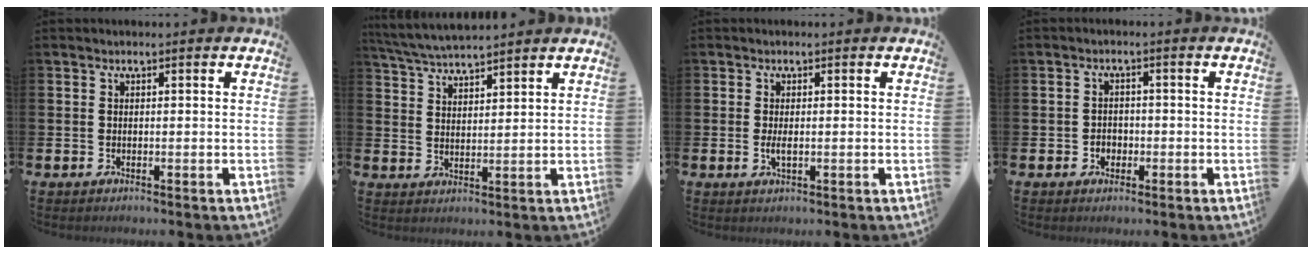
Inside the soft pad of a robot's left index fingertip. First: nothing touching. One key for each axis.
{"total": 4.9, "fx": 4.8, "fy": 0.2, "fz": 0.9, "tx": -0.037, "ty": -0.024, "tz": 0.087}
{"total": 1.7, "fx": -0.1, "fy": 0.6, "fz": 1.6, "tx": -0.029, "ty": 0.002, "tz": -0.003}
{"total": 1.9, "fx": -0.6, "fy": 1.6, "fz": 0.6, "tx": -0.005, "ty": 0.002, "tz": -0.018}